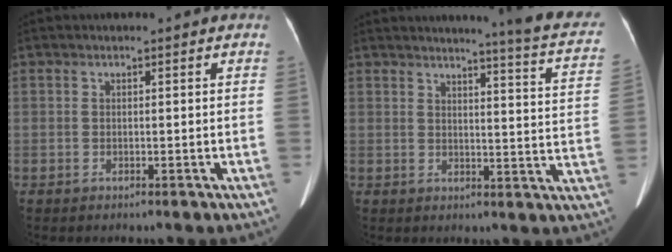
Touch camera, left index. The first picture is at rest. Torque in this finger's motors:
{"motor_torque": [0.79, -1.35, 0.04, 0.01]}